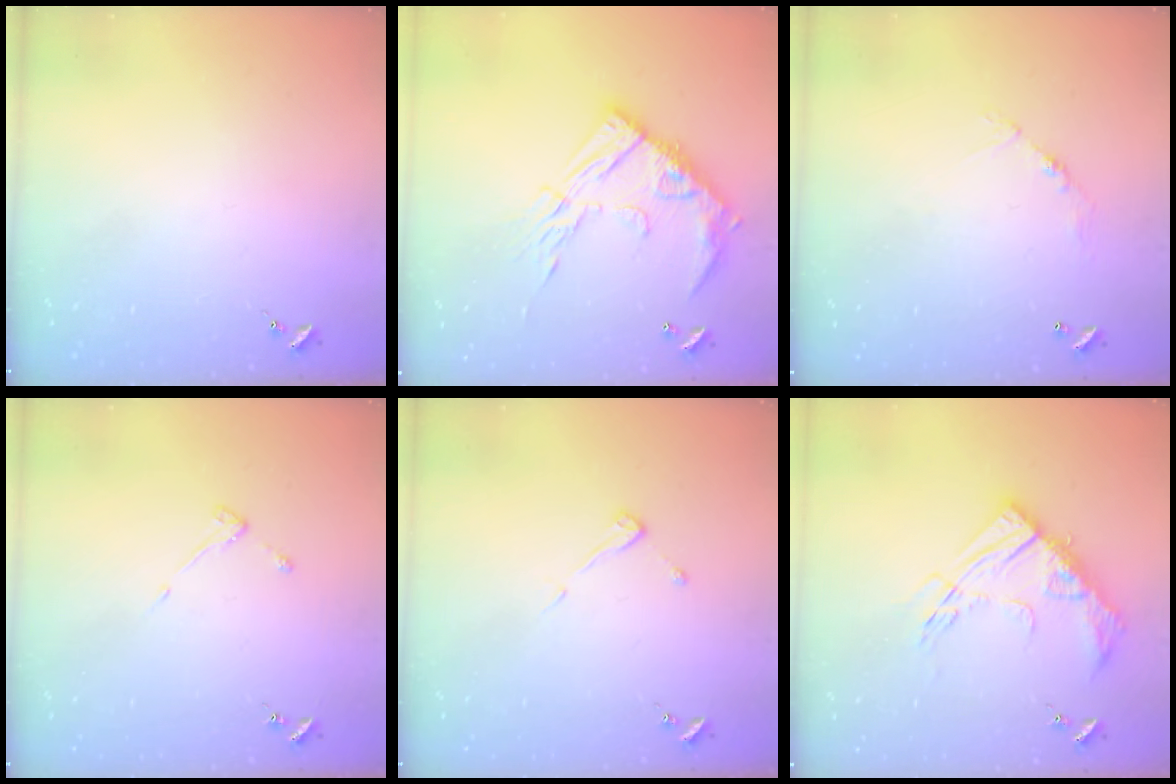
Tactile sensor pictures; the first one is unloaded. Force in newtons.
{"total": 17.2, "press": 17.2, "slide": 1.3}
{"total": 6.7, "press": 6.7, "slide": 0.5}
{"total": 3.0, "press": 3.0, "slide": 0.4}
{"total": 3.8, "press": 3.8, "slide": 0.4}
{"total": 17.2, "press": 17.1, "slide": 1.6}